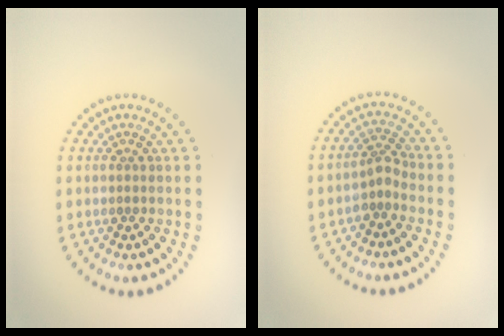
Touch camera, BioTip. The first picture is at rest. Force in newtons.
{"total": 1.9, "press": 1.5, "slide": 1.3}